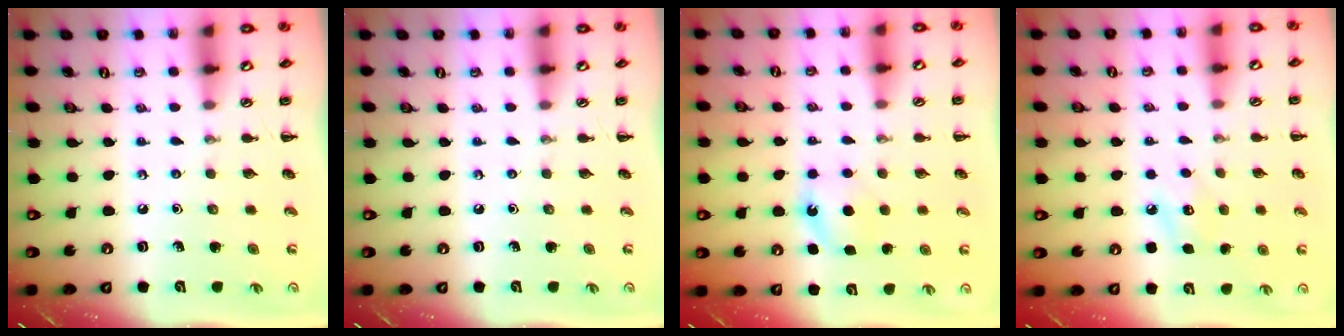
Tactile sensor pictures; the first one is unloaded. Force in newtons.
{"total": 0.0}
{"total": 5.8, "press": 5.4, "slide": 1.9}
{"total": 8.2, "press": 8.0, "slide": 1.8}